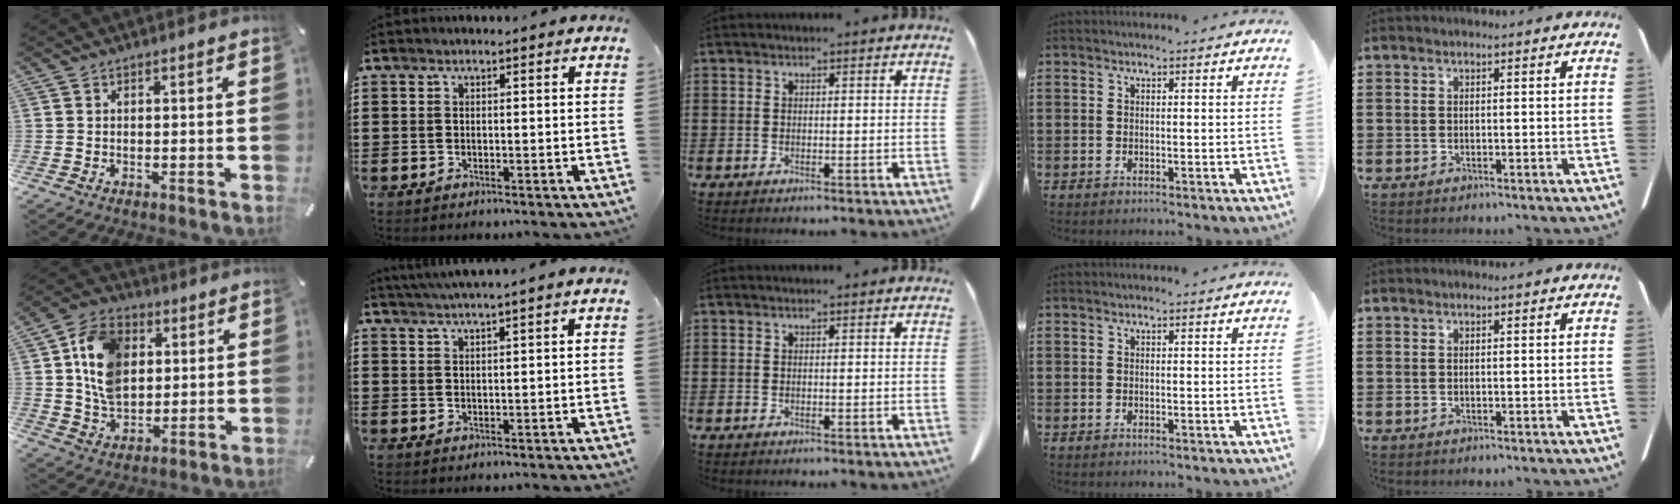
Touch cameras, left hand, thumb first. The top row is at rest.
{"thumb": {"total": 13.2, "force": [2.8, 10.2, 7.9], "torque": [-0.160, 0.012, 0.055]}, "index": {"total": 2.3, "force": [2.1, -0.7, 0.9], "torque": [-0.020, -0.002, 0.039]}}